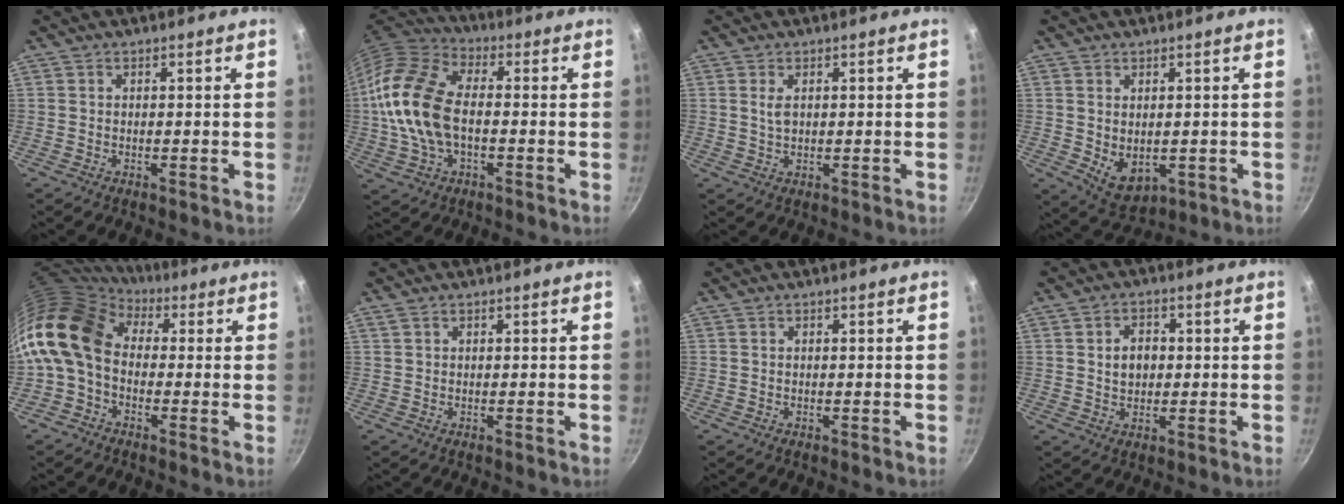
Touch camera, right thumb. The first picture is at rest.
{"total": 16.8, "force": [-1.1, 10.0, 13.5], "torque": [-0.258, 0.030, -0.033]}
{"total": 2.2, "force": [0.6, 1.3, 1.7], "torque": [-0.030, -0.004, 0.013]}
{"total": 6.4, "force": [0.1, 4.4, 4.6], "torque": [-0.064, -0.018, 0.019]}
{"total": 15.1, "force": [1.3, 11.0, 10.2], "torque": [-0.199, 0.025, 0.001]}
{"total": 0.9, "force": [0.5, 0.6, 0.4], "torque": [-0.007, 0.003, 0.010]}
{"total": 0.0}
{"total": 4.0, "force": [0.4, 3.1, 2.5], "torque": [-0.024, 0.006, 0.007]}